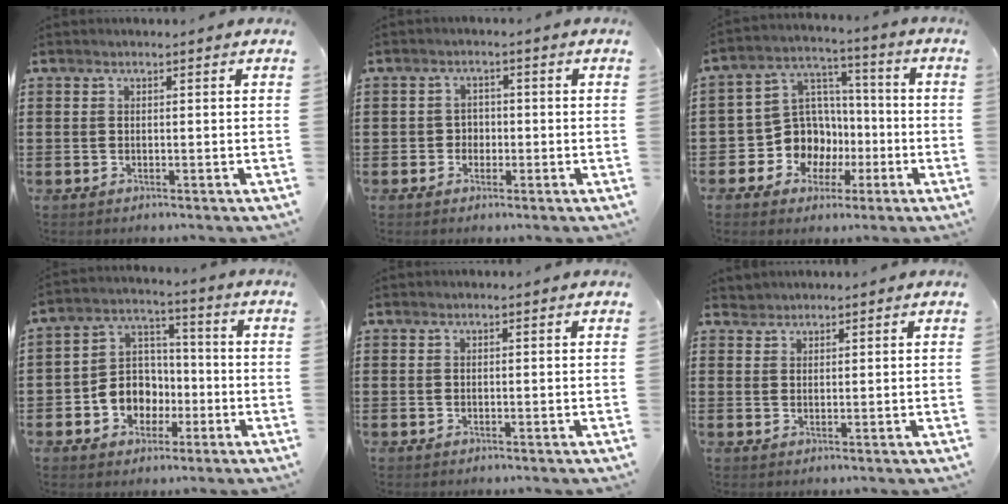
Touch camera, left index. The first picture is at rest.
{"total": 2.1, "force": [-0.7, 1.8, 0.6], "torque": [-0.019, 0.006, -0.017]}
{"total": 10.1, "force": [-2.5, 9.4, 2.9], "torque": [-0.104, 0.011, -0.038]}
{"total": 7.4, "force": [-2.4, 6.7, 2.2], "torque": [-0.064, 0.014, -0.043]}
{"total": 0.0}
{"total": 1.4, "force": [1.3, 0.5, -0.1], "torque": [-0.002, 0.001, 0.027]}